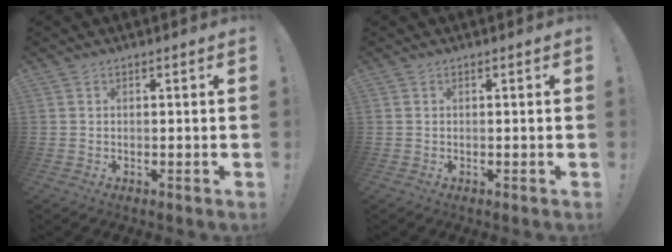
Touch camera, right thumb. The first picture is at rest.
{"total": 0.0}